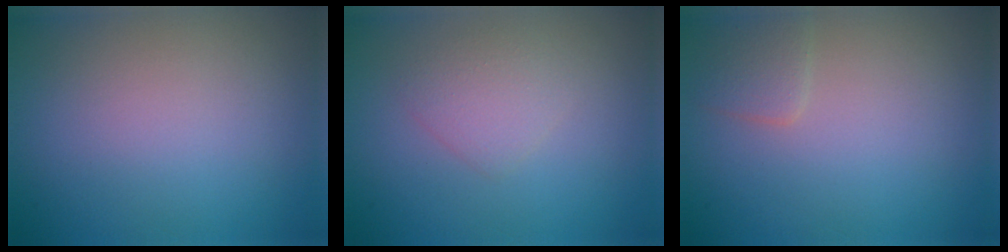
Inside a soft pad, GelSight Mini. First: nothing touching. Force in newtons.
{"total": 1.9, "press": 1.9, "slide": 0.1}
{"total": 1.4, "press": 1.4, "slide": 0.0}